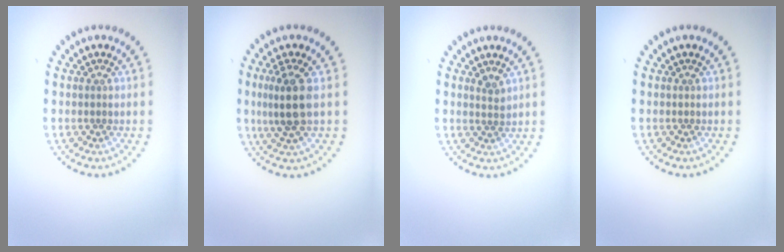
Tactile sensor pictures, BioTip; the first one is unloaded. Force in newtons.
{"total": 3.7, "press": 3.3, "slide": 1.6}
{"total": 1.2, "press": 0.9, "slide": 0.7}
{"total": 0.0}